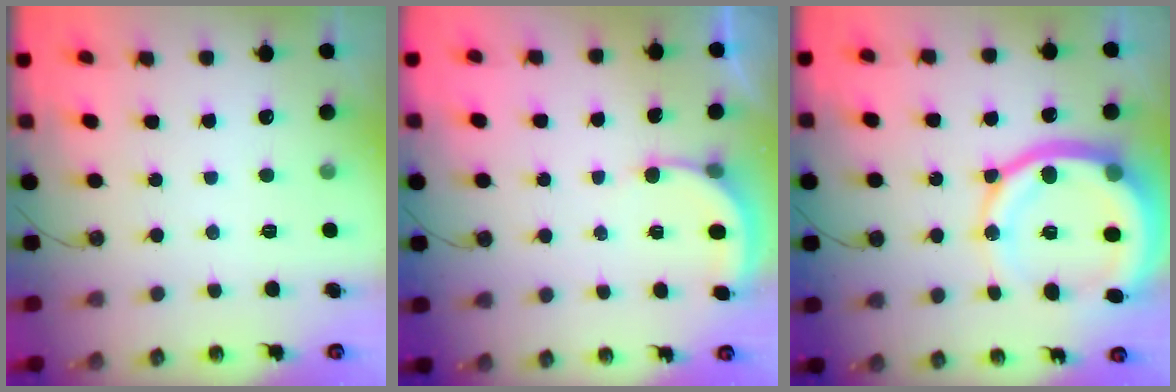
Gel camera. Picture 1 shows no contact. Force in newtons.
{"total": 2.4, "press": 2.4, "slide": 0.5}
{"total": 19.8, "press": 19.5, "slide": 3.1}